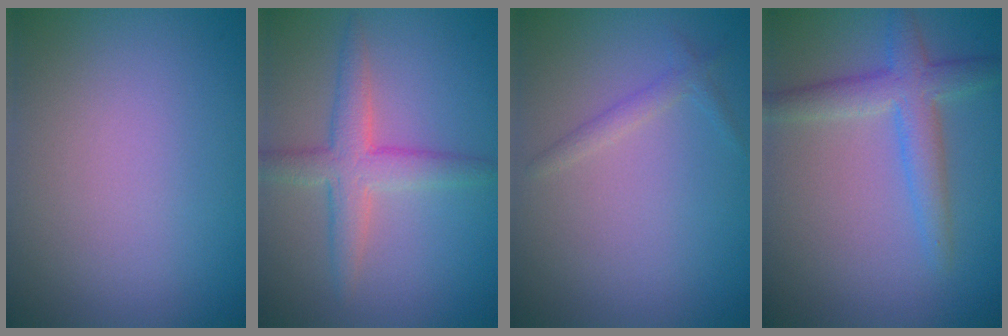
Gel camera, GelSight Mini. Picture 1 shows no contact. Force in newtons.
{"total": 3.7, "press": 3.7, "slide": 0.3}
{"total": 1.1, "press": 1.1, "slide": 0.0}
{"total": 3.7, "press": 3.7, "slide": 0.2}